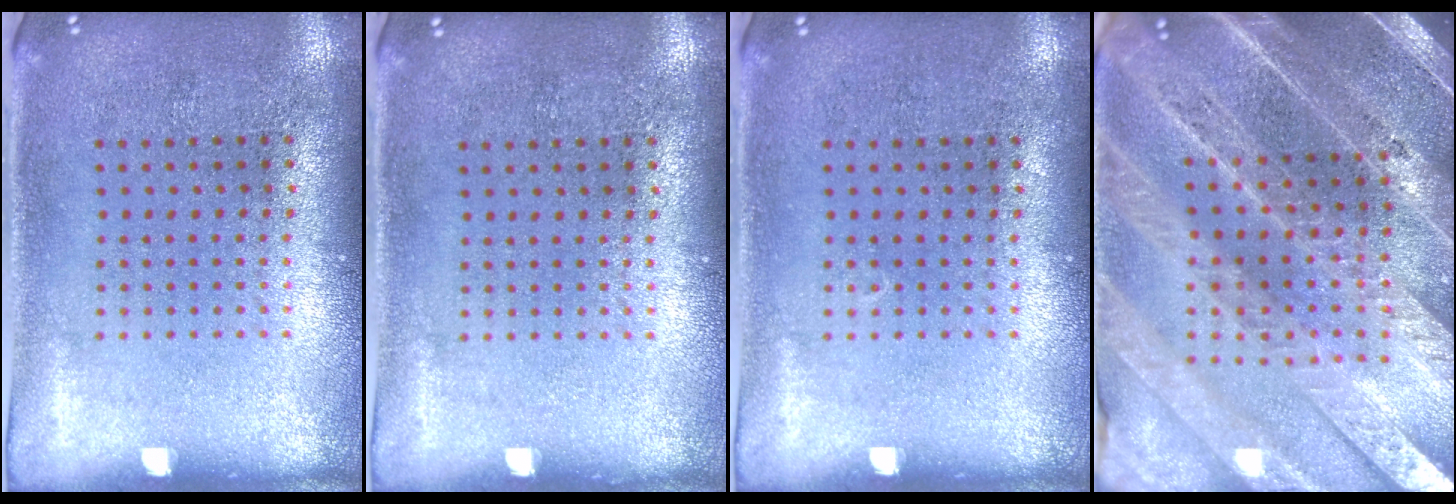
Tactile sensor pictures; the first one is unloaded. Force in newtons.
{"total": 0.0}
{"total": 0.0}
{"total": 4.9, "press": 4.3, "slide": 2.3}